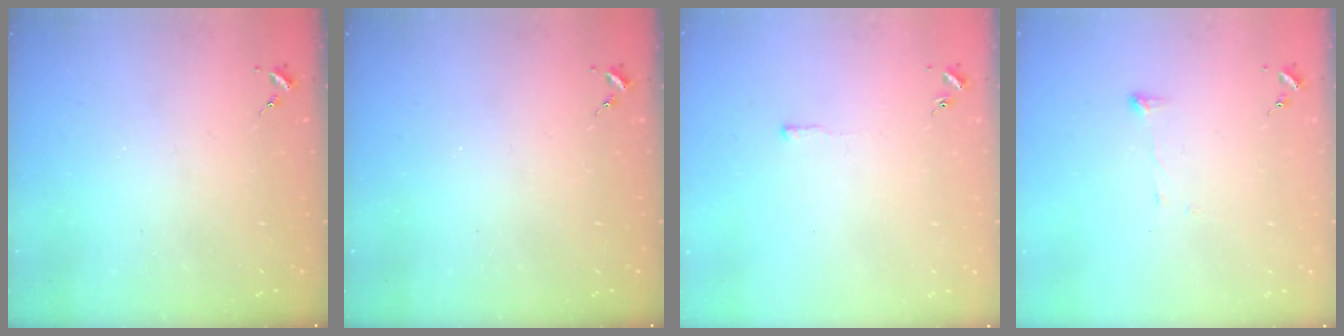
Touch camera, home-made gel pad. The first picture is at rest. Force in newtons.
{"total": 0.0}
{"total": 2.9, "press": 2.9, "slide": 0.5}
{"total": 4.8, "press": 4.7, "slide": 0.4}